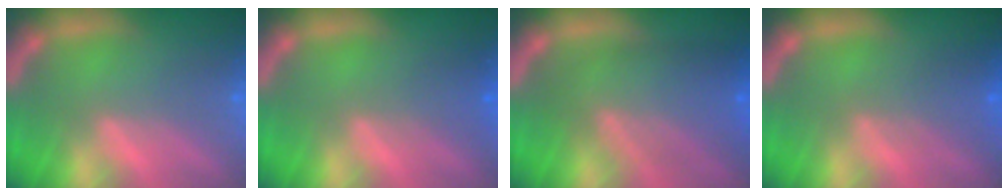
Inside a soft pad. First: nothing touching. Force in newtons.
{"total": 2.0}
{"total": 8.1}
{"total": 3.0}